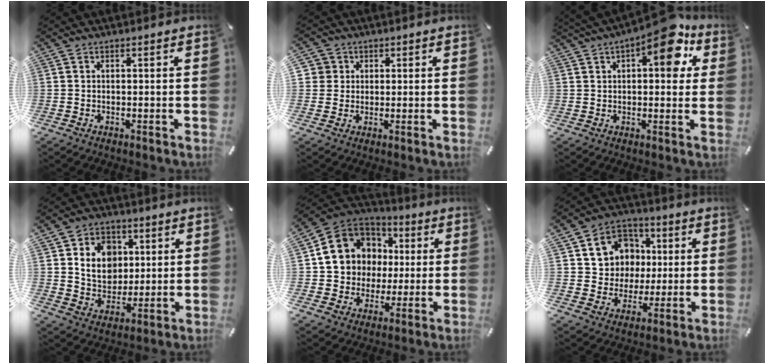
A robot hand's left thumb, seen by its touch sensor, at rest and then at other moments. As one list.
[{"total": 4.5, "force": [1.3, 4.3, 0.4], "torque": [-0.004, 0.005, 0.022]}, {"total": 12.3, "force": [6.1, 5.2, 9.3], "torque": [-0.114, -0.032, 0.097]}, {"total": 10.7, "force": [2.6, 9.2, 4.8], "torque": [-0.080, 0.002, 0.053]}, {"total": 13.0, "force": [1.8, 12.4, 3.1], "torque": [-0.064, -0.011, 0.044]}, {"total": 11.8, "force": [1.6, 11.4, 2.4], "torque": [-0.034, -0.007, 0.041]}]